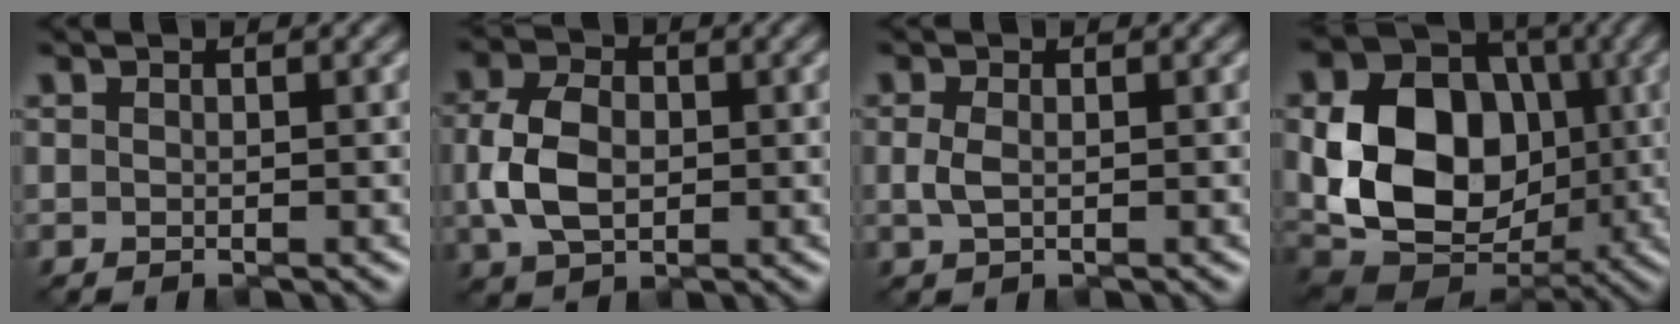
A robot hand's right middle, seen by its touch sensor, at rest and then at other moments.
{"total": 5.1, "force": [-0.4, 3.6, 3.6], "torque": [-0.081, 0.001, -0.009]}
{"total": 1.2, "force": [-0.3, 0.7, 1.0], "torque": [-0.026, -0.002, -0.006]}
{"total": 12.1, "force": [-0.2, 9.4, 7.7], "torque": [-0.141, -0.009, -0.010]}